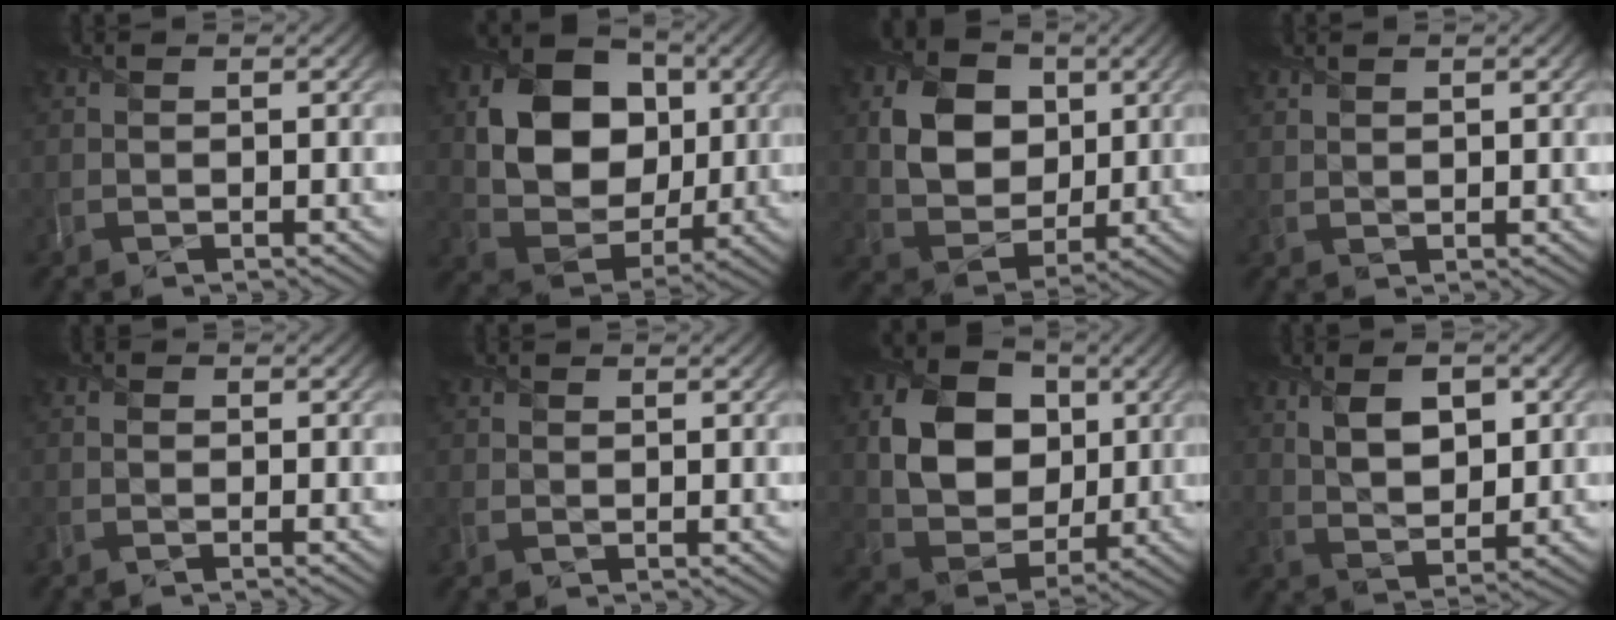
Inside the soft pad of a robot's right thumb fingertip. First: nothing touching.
{"total": 11.9, "force": [2.5, 9.1, 7.3], "torque": [-0.152, -0.002, 0.040]}
{"total": 8.9, "force": [2.4, 6.8, 5.3], "torque": [-0.121, 0.001, 0.035]}
{"total": 1.1, "force": [1.1, 0.2, 0.2], "torque": [-0.010, 0.003, 0.026]}
{"total": 0.9, "force": [-0.4, 0.4, 0.7], "torque": [-0.012, -0.001, -0.015]}
{"total": 1.1, "force": [0.0, 1.0, 0.5], "torque": [-0.012, -0.002, 0.002]}
{"total": 10.9, "force": [2.4, 8.4, 6.6], "torque": [-0.144, 0.002, 0.038]}
{"total": 7.2, "force": [2.6, 3.5, 5.7], "torque": [-0.106, 0.005, 0.048]}